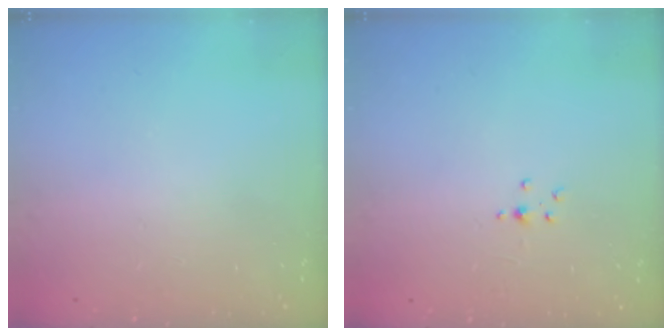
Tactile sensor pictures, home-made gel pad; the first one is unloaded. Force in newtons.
{"total": 2.0, "press": 2.0, "slide": 0.3}